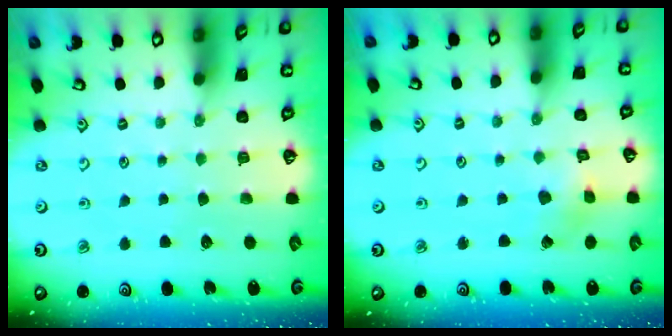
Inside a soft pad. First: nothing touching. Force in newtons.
{"total": 2.2, "press": 2.2, "slide": 0.3}